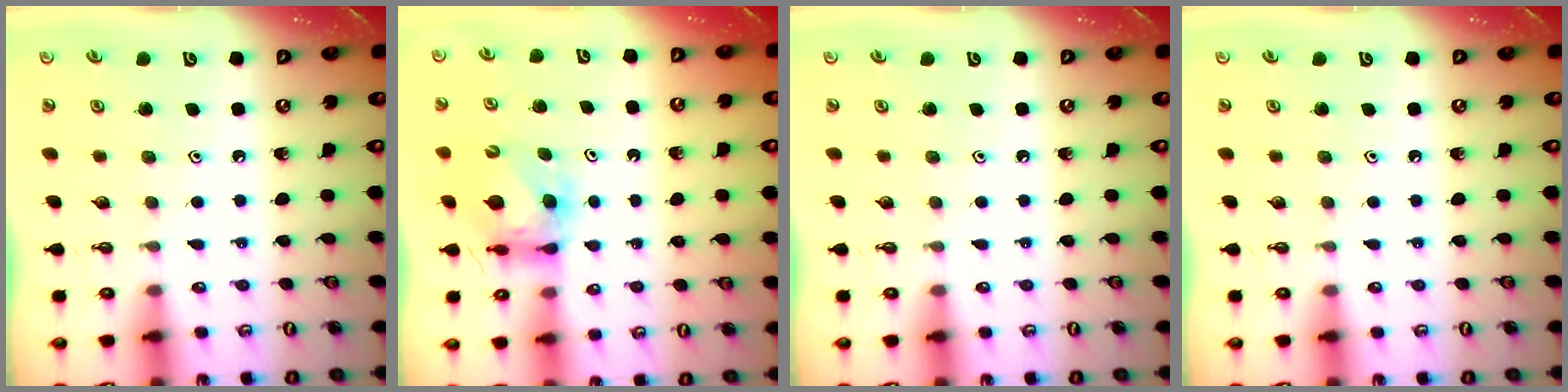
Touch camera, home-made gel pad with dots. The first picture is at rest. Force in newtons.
{"total": 5.6, "press": 5.6, "slide": 0.6}
{"total": 0.0}
{"total": 0.0}